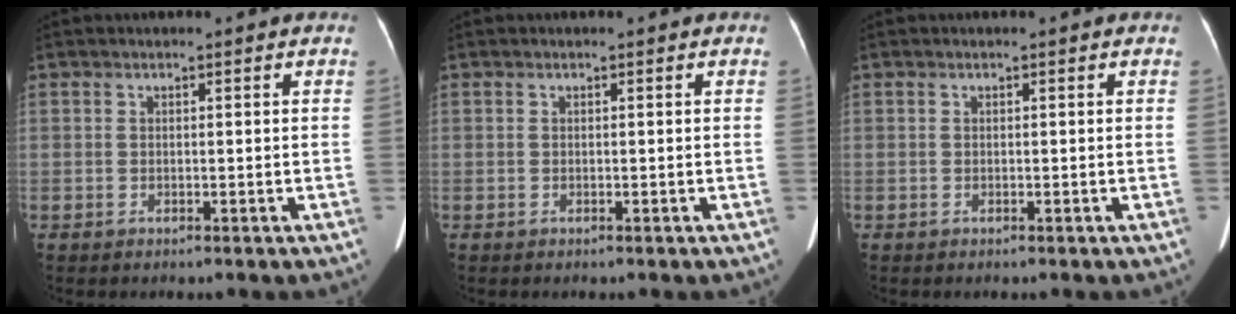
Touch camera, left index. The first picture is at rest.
{"total": 0.0}
{"total": 0.0}